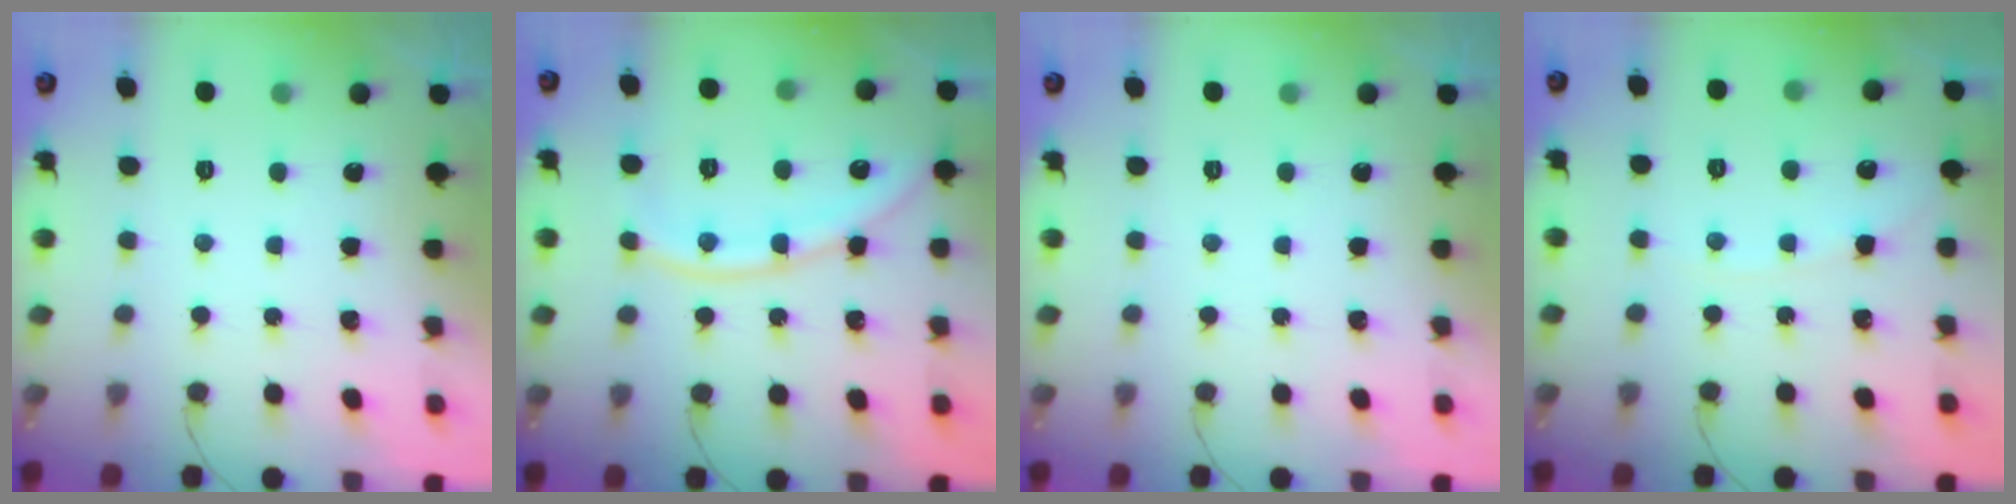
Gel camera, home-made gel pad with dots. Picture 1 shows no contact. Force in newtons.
{"total": 11.4, "press": 11.3, "slide": 1.6}
{"total": 0.0}
{"total": 4.6, "press": 4.5, "slide": 0.6}